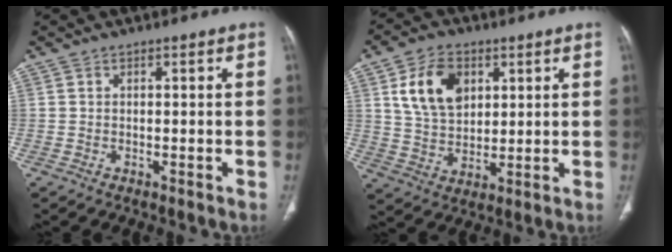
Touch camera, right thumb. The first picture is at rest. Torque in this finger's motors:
{"motor_torque": [-0.78, 0.83, 0.24, -0.22, 0.07]}